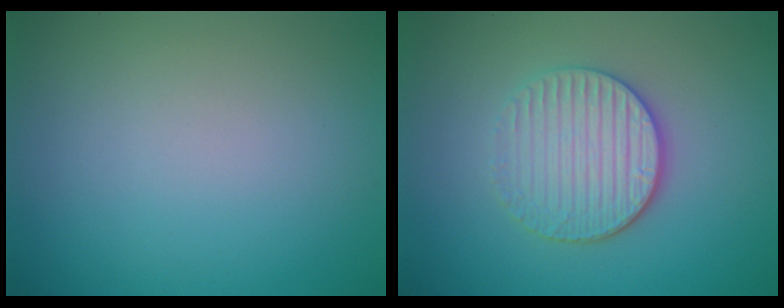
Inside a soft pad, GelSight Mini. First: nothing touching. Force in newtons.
{"total": 3.9, "press": 3.4, "slide": 1.9}